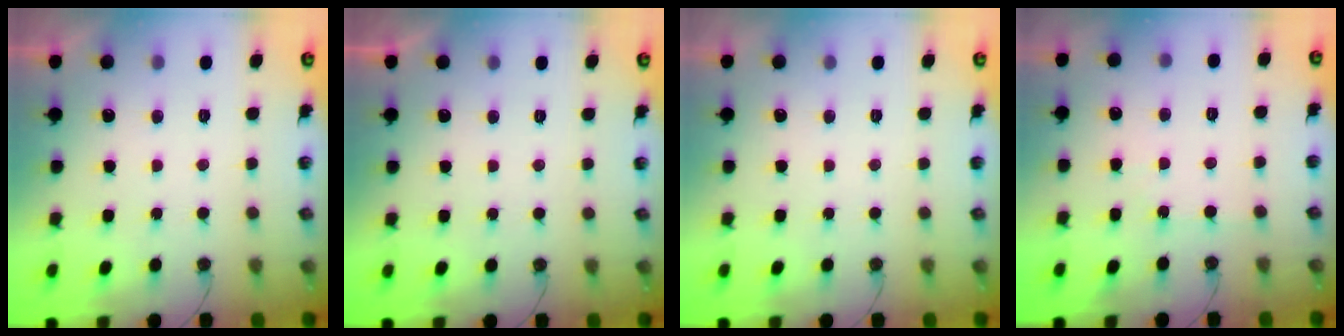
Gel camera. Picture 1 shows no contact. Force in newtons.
{"total": 0.0}
{"total": 0.0}
{"total": 2.1, "press": 2.0, "slide": 0.3}